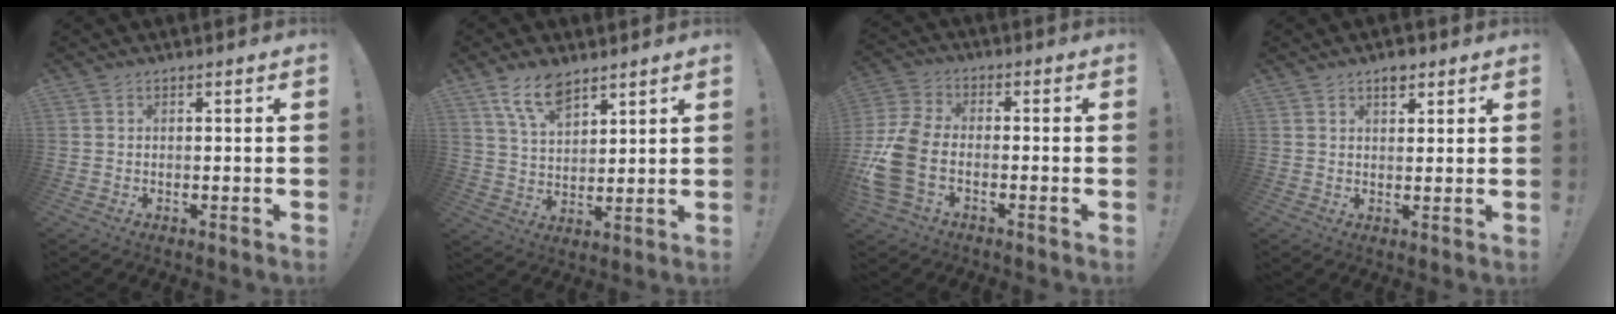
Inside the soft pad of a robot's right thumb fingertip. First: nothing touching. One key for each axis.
{"total": 10.3, "fx": 7.2, "fy": 4.8, "fz": 5.6, "tx": -0.112, "ty": -0.028, "tz": 0.138}
{"total": 13.0, "fx": -4.6, "fy": 8.0, "fz": 9.2, "tx": -0.200, "ty": 0.028, "tz": -0.076}
{"total": 3.6, "fx": 2.2, "fy": 2.2, "fz": 1.9, "tx": -0.017, "ty": -0.009, "tz": 0.036}